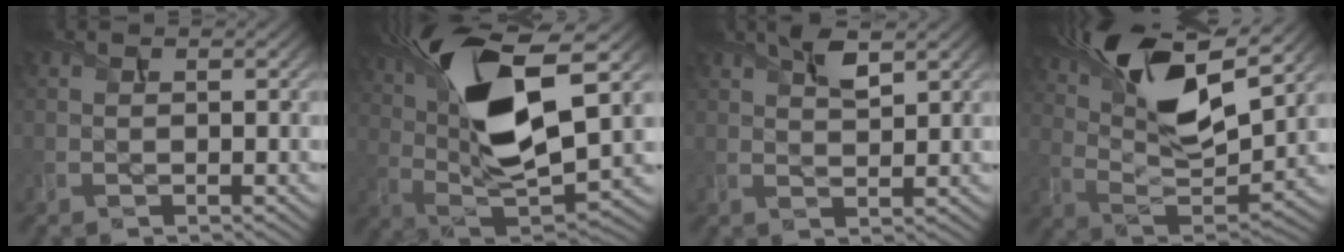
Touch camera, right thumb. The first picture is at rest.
{"total": 16.9, "force": [5.6, 6.3, 14.6], "torque": [-0.294, 0.012, 0.098]}
{"total": 3.7, "force": [2.2, 1.1, 2.7], "torque": [-0.059, 0.003, 0.043]}
{"total": 16.1, "force": [8.5, 5.6, 12.5], "torque": [-0.249, 0.007, 0.152]}